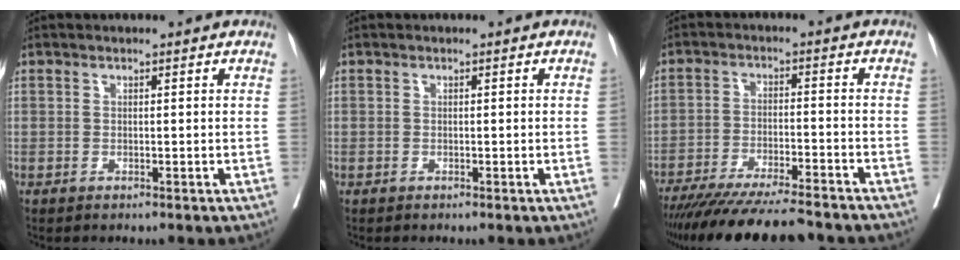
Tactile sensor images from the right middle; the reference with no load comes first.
{"total": 0.6, "force": [-0.2, 0.0, 0.5], "torque": [-0.010, 0.003, -0.001]}
{"total": 17.9, "force": [-15.9, 1.4, 8.1], "torque": [-0.127, -0.035, -0.237]}